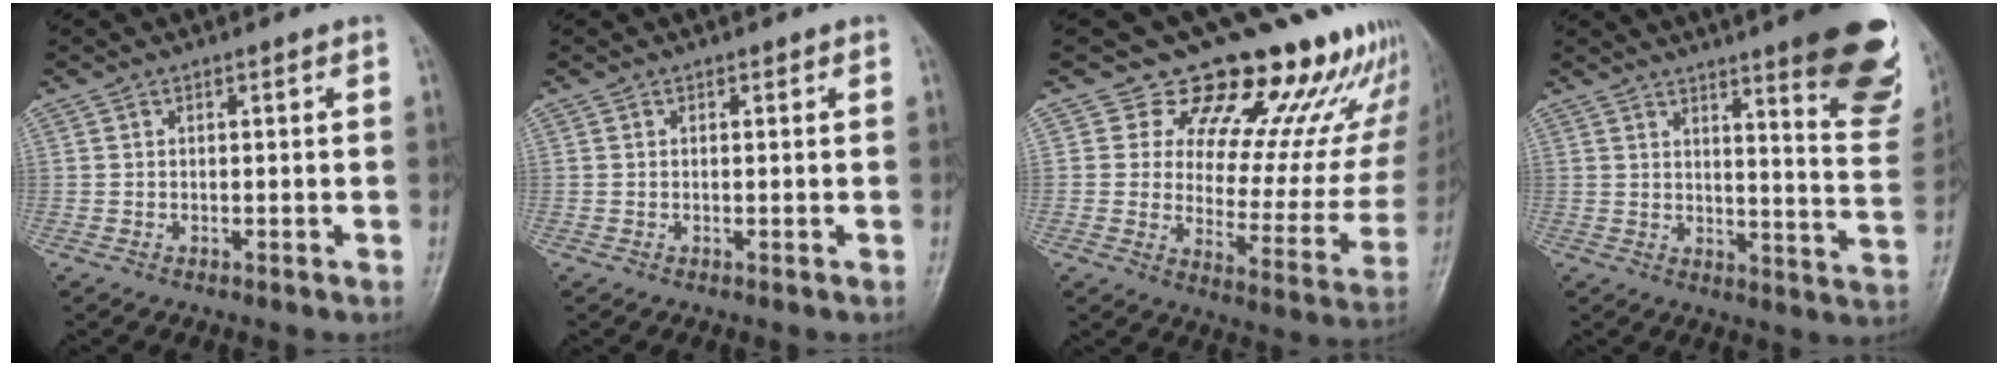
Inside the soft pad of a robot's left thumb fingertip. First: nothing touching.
{"total": 0.0}
{"total": 20.4, "force": [17.2, 8.2, 7.0], "torque": [-0.025, -0.126, 0.207]}
{"total": 19.1, "force": [12.1, 3.4, 14.4], "torque": [-0.146, -0.074, 0.148]}